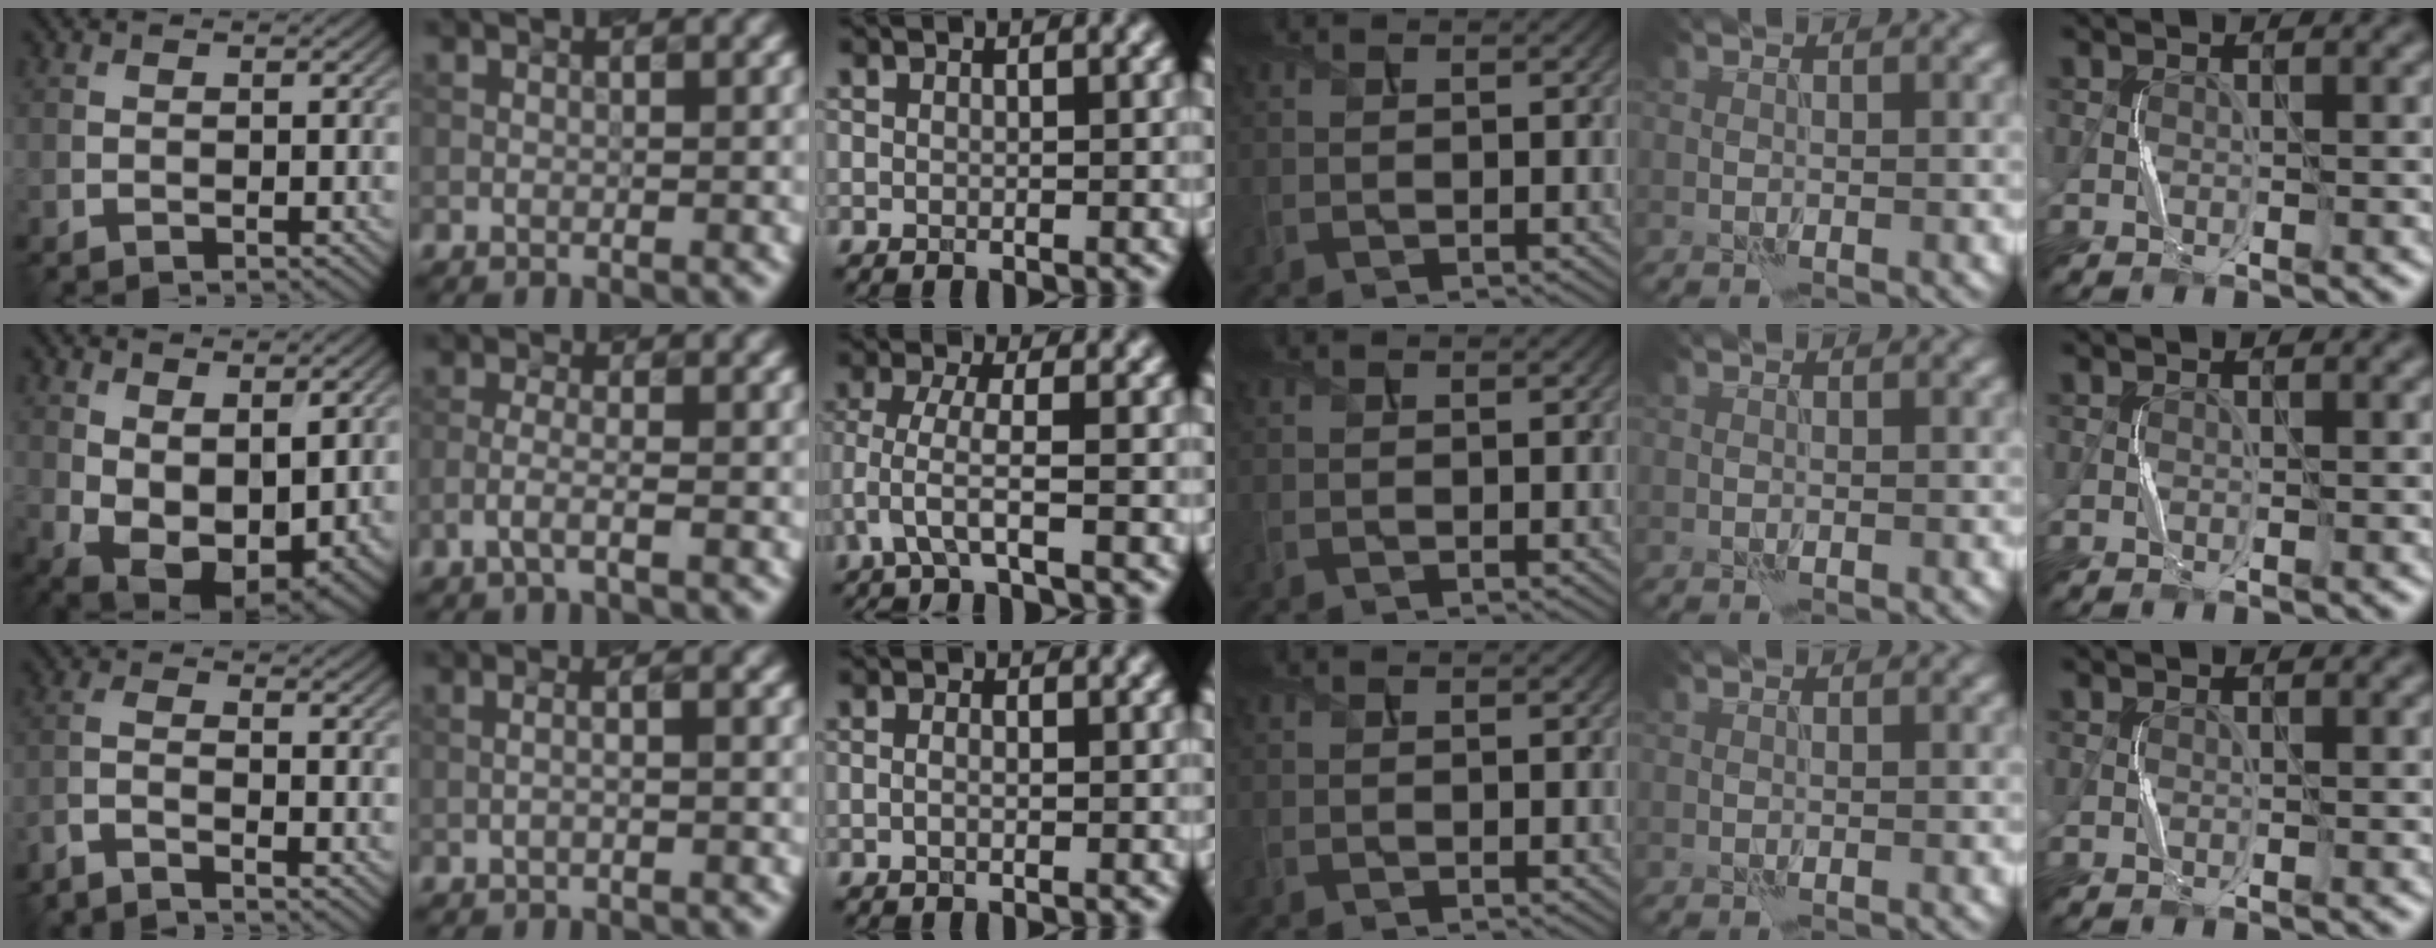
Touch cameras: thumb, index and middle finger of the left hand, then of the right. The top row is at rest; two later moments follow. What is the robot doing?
{"motion": "squeeze", "object": "sponge"}